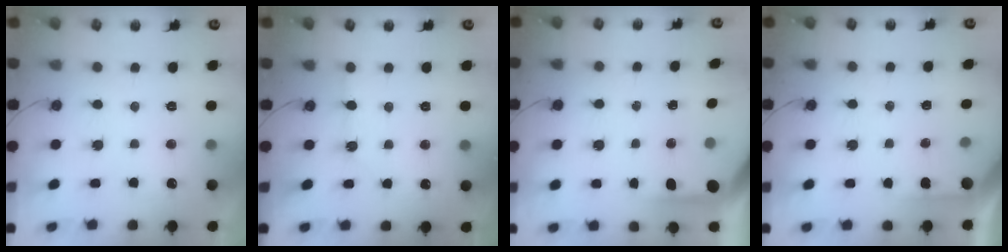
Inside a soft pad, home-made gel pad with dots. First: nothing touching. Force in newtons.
{"total": 2.9, "press": 2.9, "slide": 0.5}
{"total": 3.8, "press": 3.8, "slide": 0.2}
{"total": 2.9, "press": 2.9, "slide": 0.2}